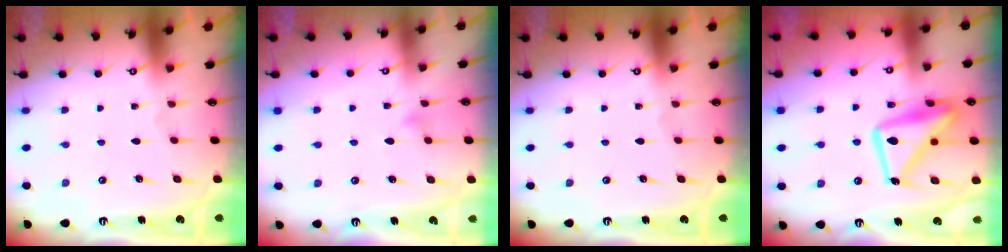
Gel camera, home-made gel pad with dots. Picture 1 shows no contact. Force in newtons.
{"total": 5.1, "press": 5.1, "slide": 0.4}
{"total": 0.0}
{"total": 16.5, "press": 16.4, "slide": 1.4}